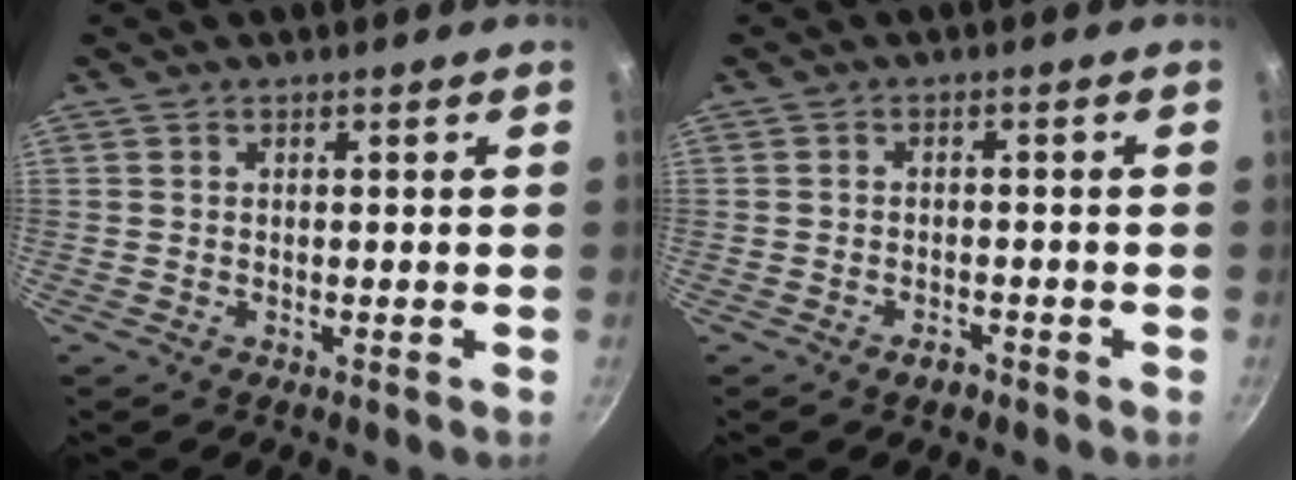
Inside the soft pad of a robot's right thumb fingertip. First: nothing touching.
{"total": 0.8, "force": [-0.4, 0.5, 0.4], "torque": [-0.005, 0.001, -0.005]}